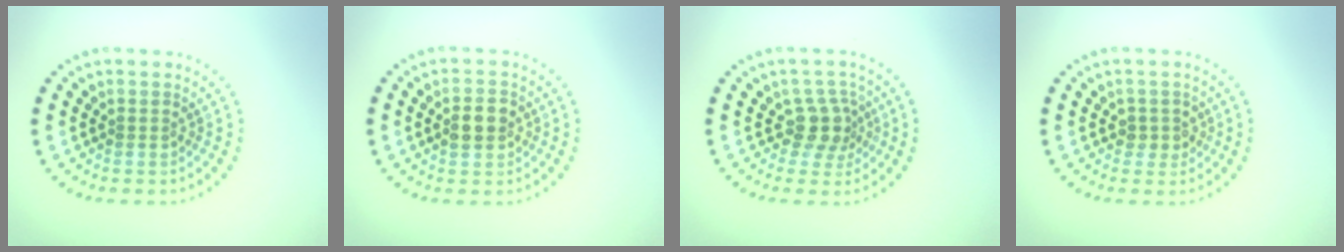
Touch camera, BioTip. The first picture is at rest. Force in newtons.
{"total": 2.9, "press": 2.9, "slide": 0.1}
{"total": 2.8, "press": 2.1, "slide": 1.8}
{"total": 1.6, "press": 1.4, "slide": 0.8}